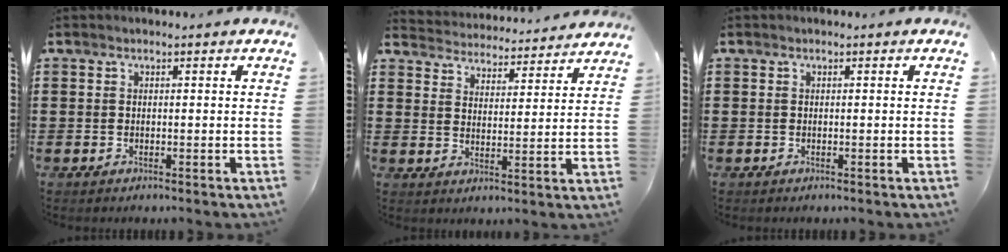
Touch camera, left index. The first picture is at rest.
{"total": 4.3, "force": [4.3, -0.1, -0.6], "torque": [-0.013, -0.033, 0.072]}
{"total": 0.0}